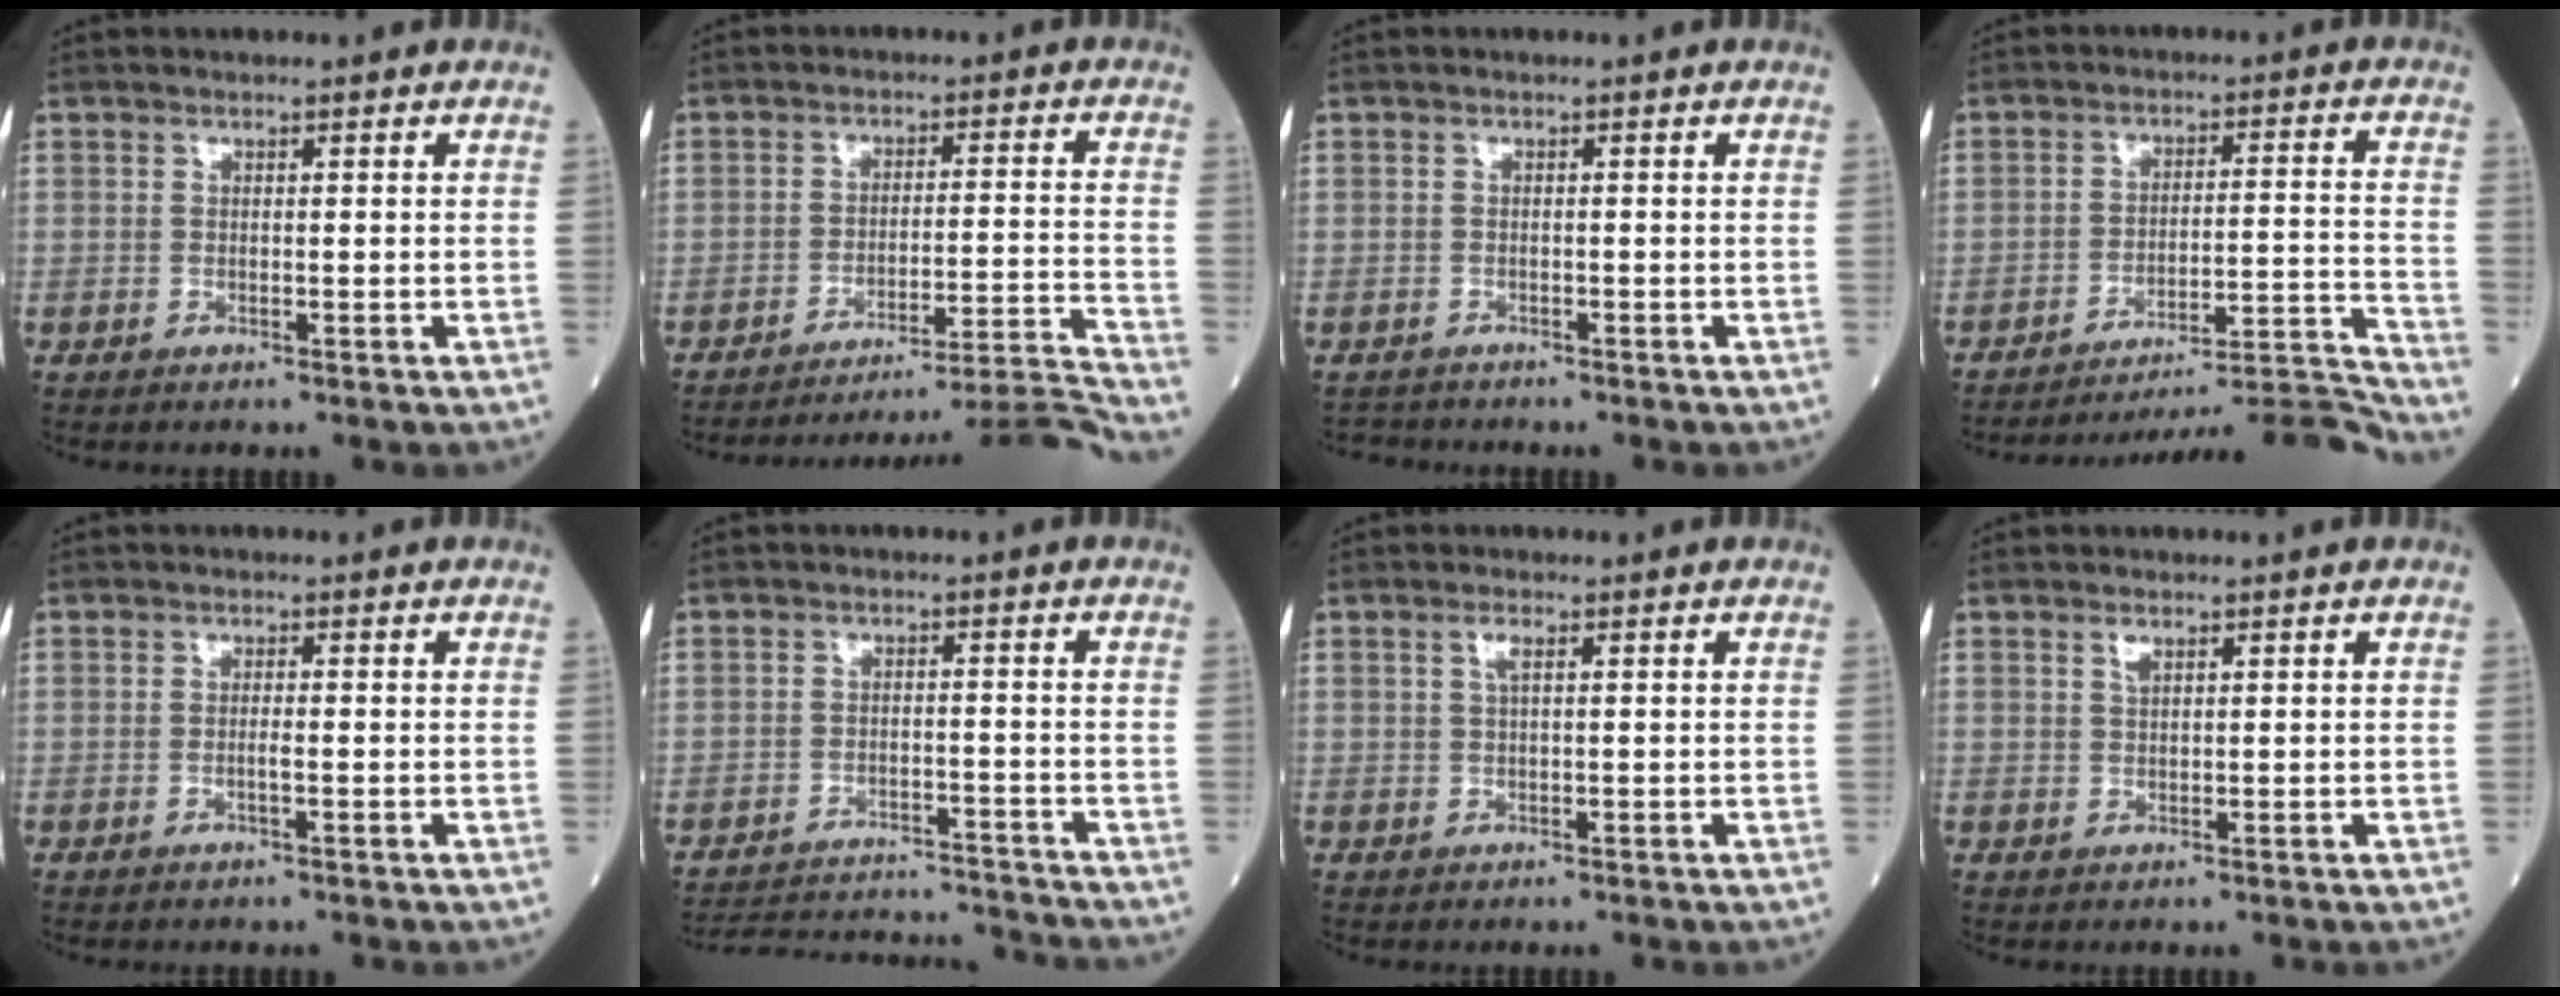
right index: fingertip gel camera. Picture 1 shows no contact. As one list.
[{"total": 19.2, "force": [-18.4, -4.3, 3.2], "torque": [-0.010, -0.009, -0.250]}, {"total": 1.6, "force": [-1.3, 0.5, -0.7], "torque": [0.000, -0.004, -0.024]}, {"total": 17.0, "force": [-16.6, -2.8, 2.4], "torque": [-0.010, 0.021, -0.231]}, {"total": 1.2, "force": [-0.4, 0.0, 1.2], "torque": [-0.023, 0.000, -0.009]}, {"total": 14.5, "force": [-14.2, 1.7, 2.6], "torque": [-0.046, 0.013, -0.196]}, {"total": 1.4, "force": [0.6, 0.3, 1.3], "torque": [-0.029, 0.004, 0.010]}, {"total": 1.1, "force": [0.7, 0.4, 0.8], "torque": [-0.015, 0.001, 0.015]}]